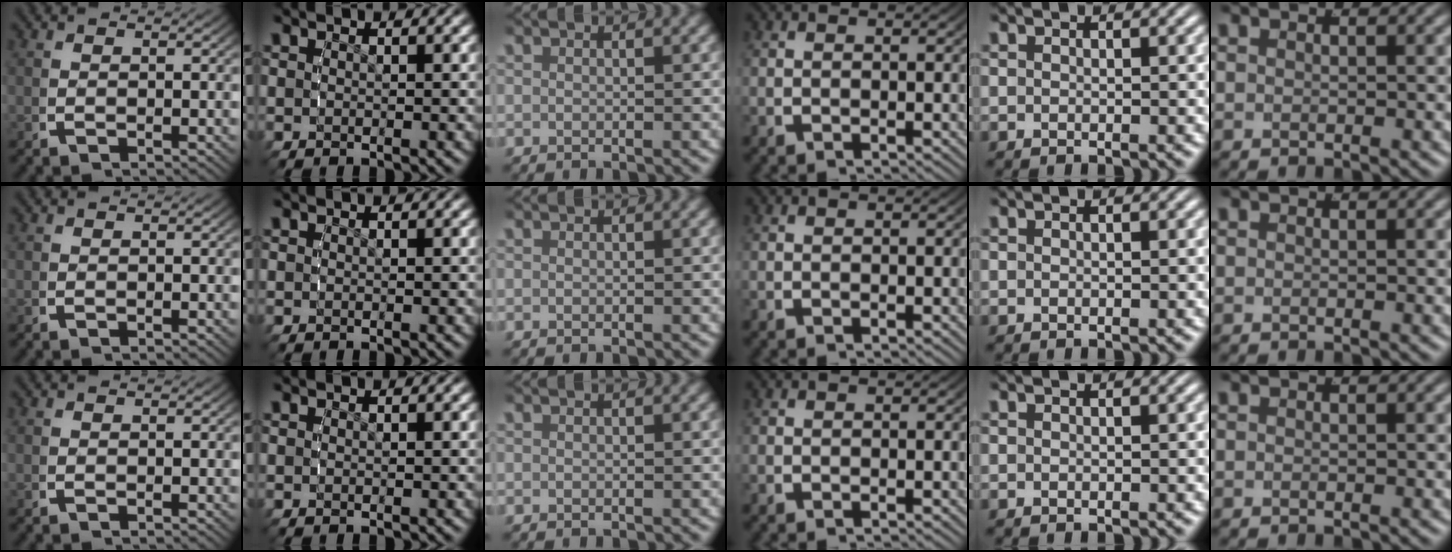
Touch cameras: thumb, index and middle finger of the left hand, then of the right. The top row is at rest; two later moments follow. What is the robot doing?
{"motion": "reach", "object": "paper plate"}